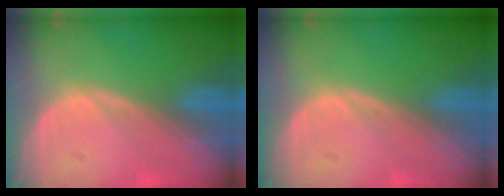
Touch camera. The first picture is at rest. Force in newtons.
{"total": 0.0}